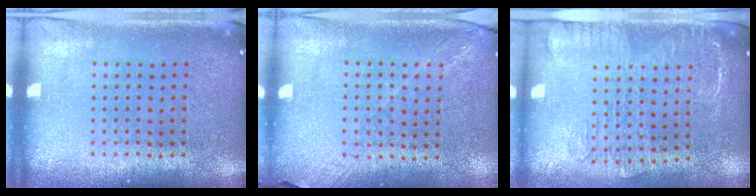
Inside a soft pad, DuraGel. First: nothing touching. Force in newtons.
{"total": 1.3, "press": 1.0, "slide": 0.8}
{"total": 1.9, "press": 1.6, "slide": 1.0}